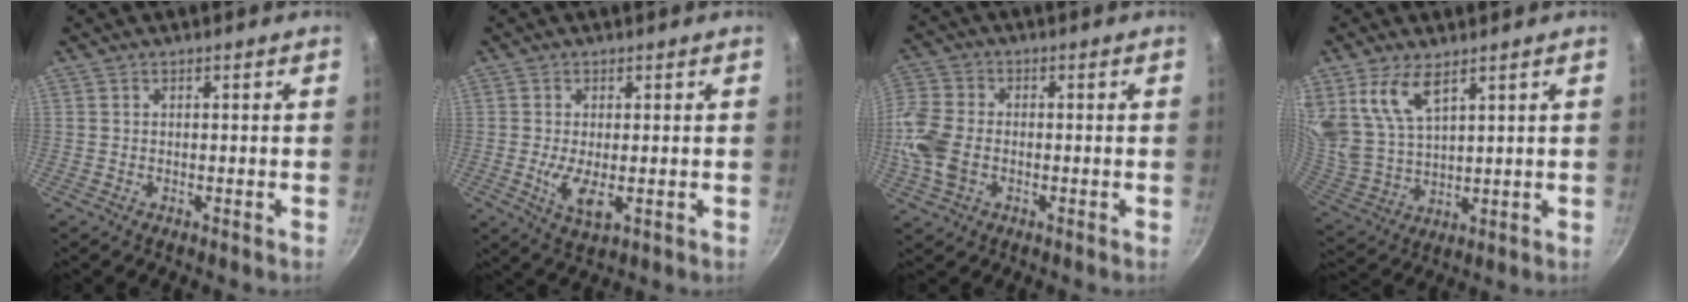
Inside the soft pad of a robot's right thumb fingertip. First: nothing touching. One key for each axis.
{"total": 5.2, "fx": -0.7, "fy": 2.1, "fz": 4.7, "tx": -0.092, "ty": -0.016, "tz": -0.007}
{"total": 10.8, "fx": -2.0, "fy": 7.8, "fz": 7.2, "tx": -0.156, "ty": 0.011, "tz": -0.054}
{"total": 10.9, "fx": 6.2, "fy": 5.3, "fz": 7.2, "tx": -0.134, "ty": -0.037, "tz": 0.137}